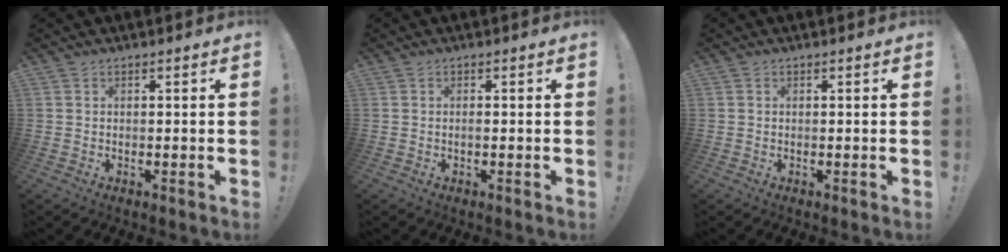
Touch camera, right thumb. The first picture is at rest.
{"total": 0.8, "force": [-0.5, 0.1, 0.6], "torque": [-0.012, 0.001, -0.009]}
{"total": 0.0}